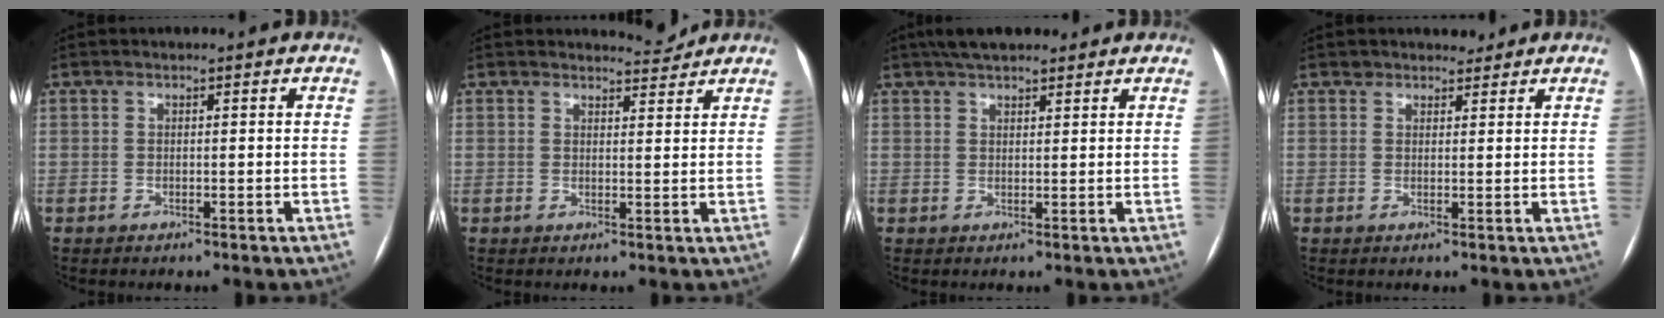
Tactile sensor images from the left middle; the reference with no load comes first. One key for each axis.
{"total": 2.5, "fx": 2.5, "fy": 0.2, "fz": -0.3, "tx": -0.003, "ty": -0.013, "tz": 0.035}
{"total": 7.2, "fx": 5.9, "fy": 2.1, "fz": 3.6, "tx": -0.053, "ty": 0.032, "tz": 0.098}
{"total": 2.0, "fx": 1.8, "fy": 0.9, "fz": -0.2, "tx": 0.008, "ty": 0.001, "tz": 0.023}